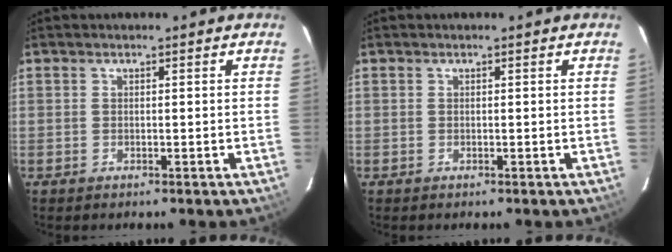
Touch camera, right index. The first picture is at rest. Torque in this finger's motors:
{"motor_torque": [0.00, 0.00, 0.03, 0.00]}